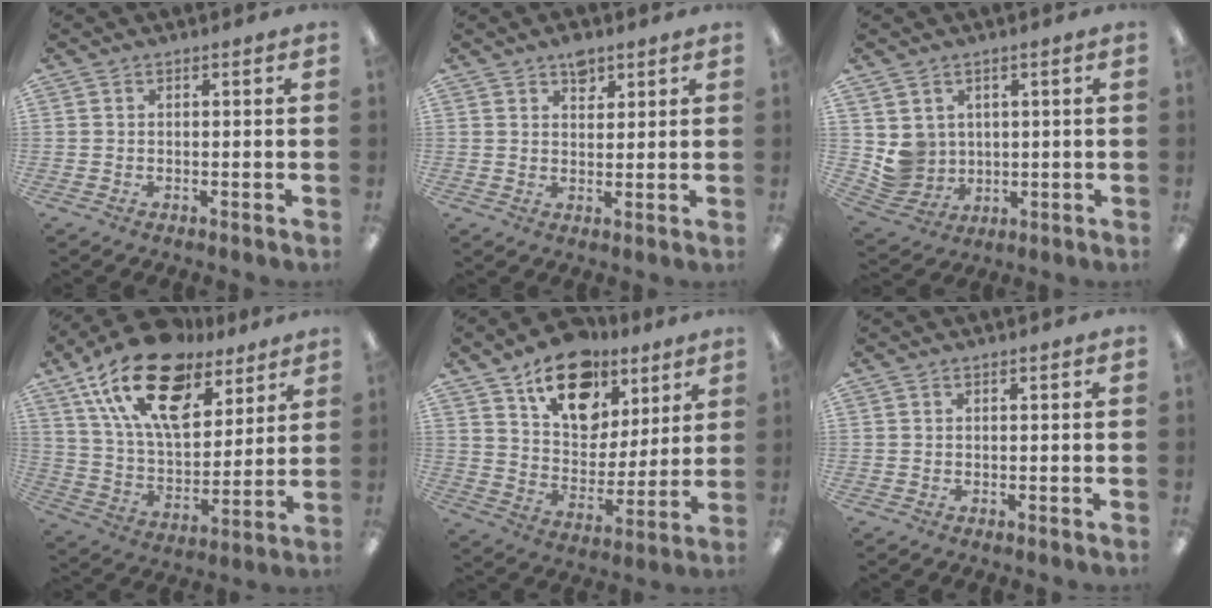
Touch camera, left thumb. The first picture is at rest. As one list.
[{"total": 4.2, "force": [2.9, 2.4, 1.9], "torque": [-0.010, -0.015, 0.048]}, {"total": 6.2, "force": [2.4, 5.7, 0.4], "torque": [-0.016, -0.015, 0.054]}, {"total": 22.8, "force": [14.0, 11.7, 13.7], "torque": [-0.254, -0.068, 0.249]}, {"total": 17.7, "force": [10.9, 11.2, 8.4], "torque": [-0.124, -0.056, 0.195]}, {"total": 0.0}]